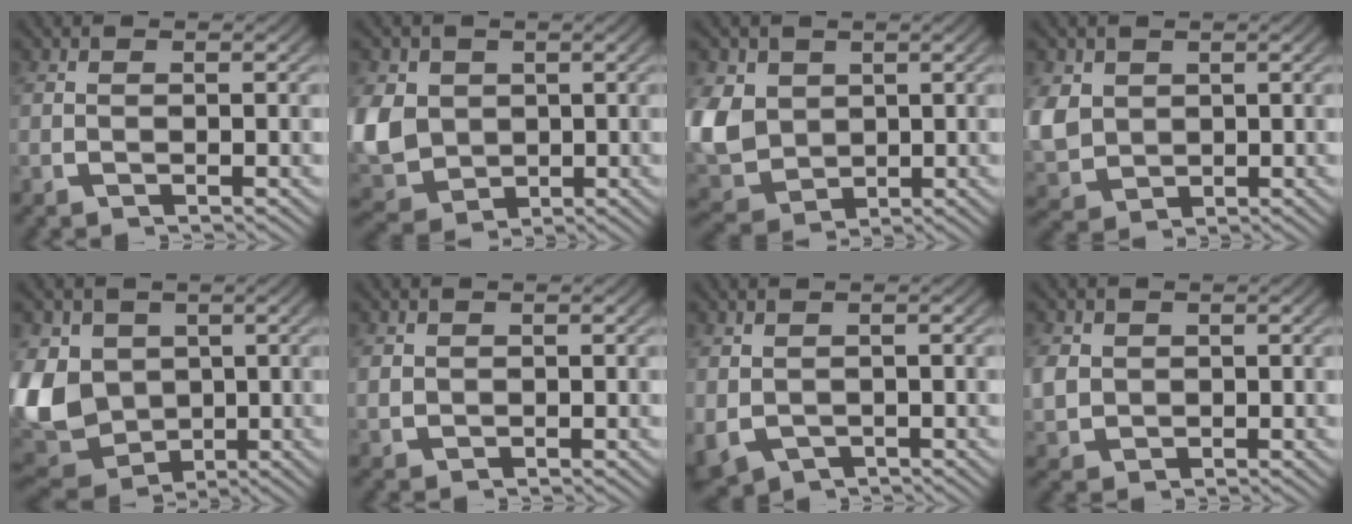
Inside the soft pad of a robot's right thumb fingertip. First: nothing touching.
{"total": 10.5, "force": [-1.4, 8.8, 5.6], "torque": [-0.166, -0.059, 0.006]}
{"total": 9.8, "force": [-1.0, 8.1, 5.4], "torque": [-0.168, -0.058, 0.015]}
{"total": 6.2, "force": [-0.1, 5.4, 3.1], "torque": [-0.107, -0.037, 0.027]}
{"total": 13.3, "force": [-2.1, 10.9, 7.3], "torque": [-0.211, -0.067, -0.008]}
{"total": 1.5, "force": [0.4, 1.3, 0.5], "torque": [-0.013, -0.006, 0.015]}
{"total": 4.4, "force": [-1.5, 3.4, 2.2], "torque": [-0.054, -0.029, -0.006]}
{"total": 3.8, "force": [0.2, 3.4, 1.6], "torque": [-0.053, -0.018, 0.018]}